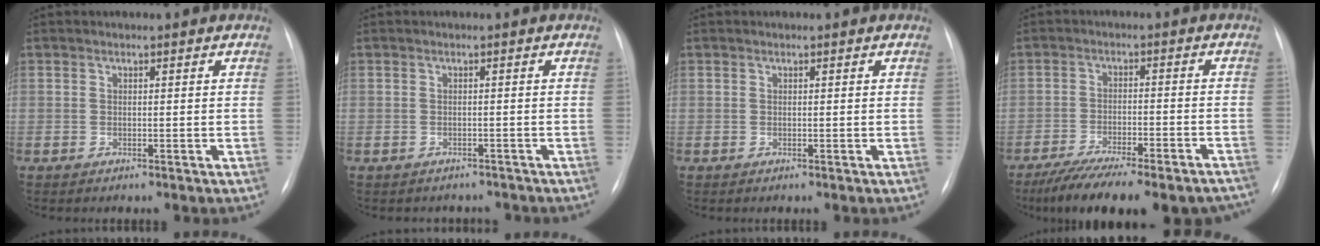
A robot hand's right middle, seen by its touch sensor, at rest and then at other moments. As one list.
[{"total": 3.7, "force": [-3.2, 1.8, -0.1], "torque": [0.000, 0.014, -0.040]}, {"total": 0.0}, {"total": 19.2, "force": [-16.0, 4.6, 9.5], "torque": [-0.120, -0.005, -0.223]}]